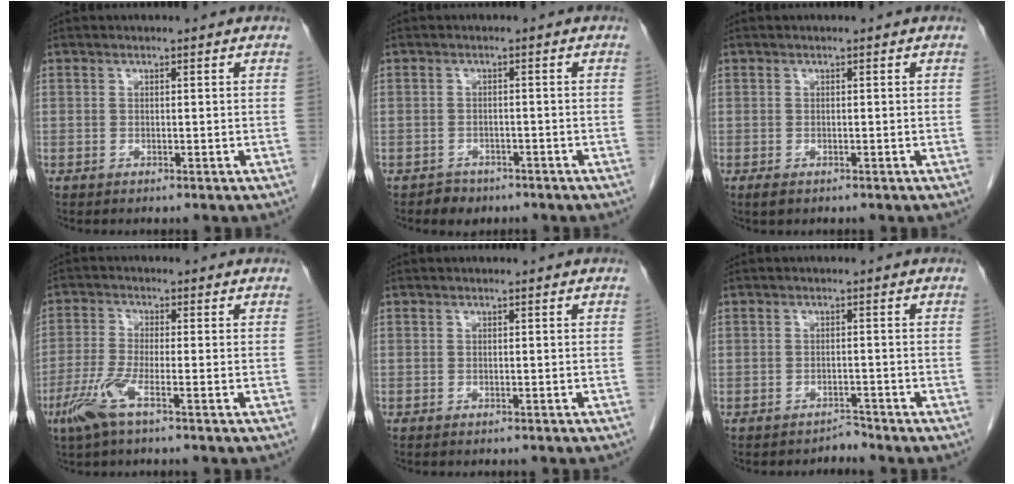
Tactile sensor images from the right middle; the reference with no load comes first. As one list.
[{"total": 2.5, "force": [-1.8, 1.6, 0.3], "torque": [-0.013, 0.003, -0.025]}, {"total": 1.1, "force": [-0.6, 0.6, 0.7], "torque": [-0.014, -0.001, -0.004]}, {"total": 5.6, "force": [-3.1, 0.4, 4.6], "torque": [-0.109, -0.011, -0.067]}, {"total": 1.8, "force": [-1.6, 0.4, 0.7], "torque": [-0.013, -0.004, -0.016]}, {"total": 1.5, "force": [-1.4, 0.0, -0.5], "torque": [0.012, -0.007, -0.019]}]